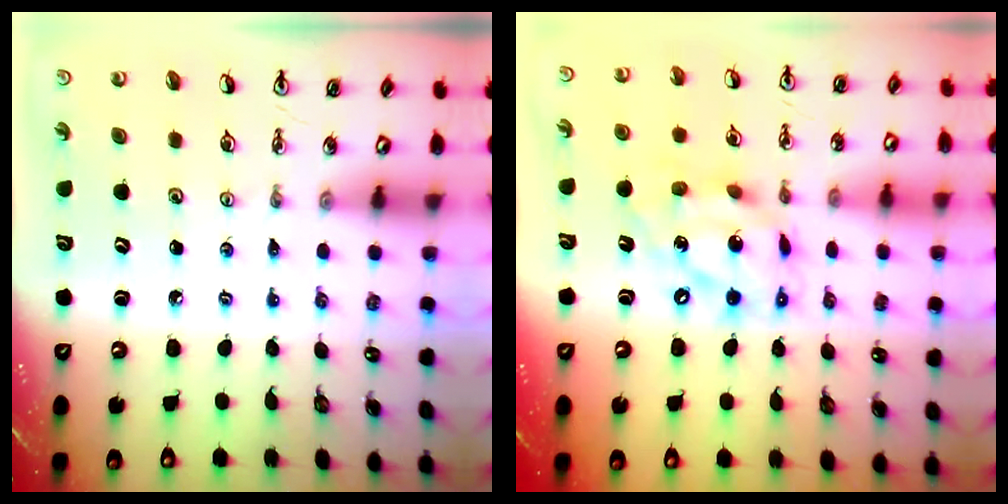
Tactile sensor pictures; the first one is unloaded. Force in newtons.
{"total": 15.0, "press": 15.0, "slide": 1.1}